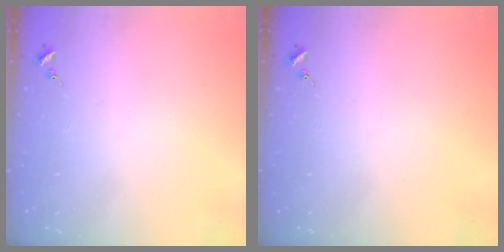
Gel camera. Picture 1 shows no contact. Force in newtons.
{"total": 0.0}